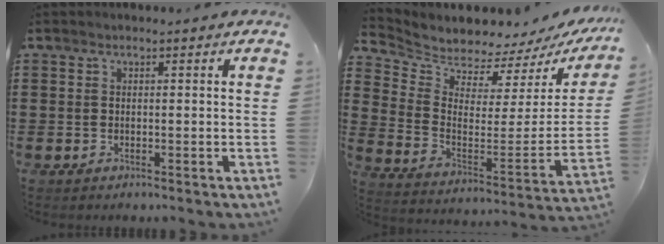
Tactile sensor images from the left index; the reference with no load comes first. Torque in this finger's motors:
{"motor_torque": [1.07, -1.07, 0.23, 0.02]}